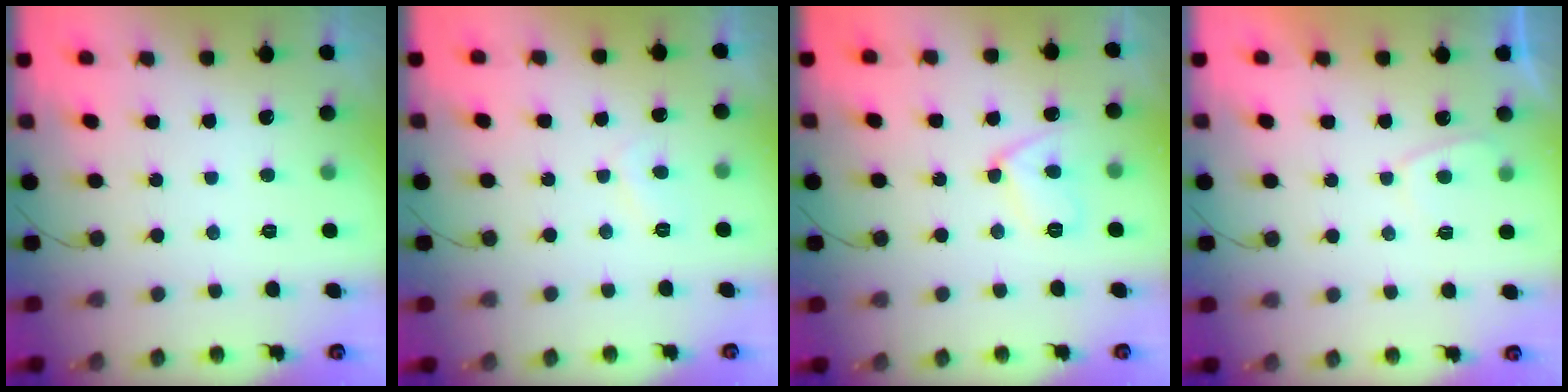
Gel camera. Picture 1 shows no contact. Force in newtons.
{"total": 1.3, "press": 1.2, "slide": 0.6}
{"total": 9.1, "press": 8.9, "slide": 1.8}
{"total": 2.4, "press": 2.3, "slide": 0.7}